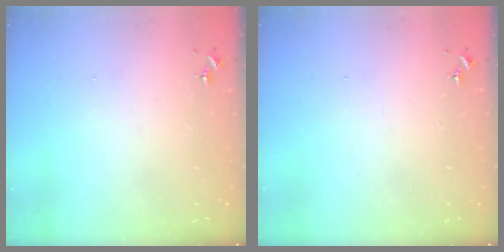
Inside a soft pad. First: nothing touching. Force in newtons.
{"total": 0.0}